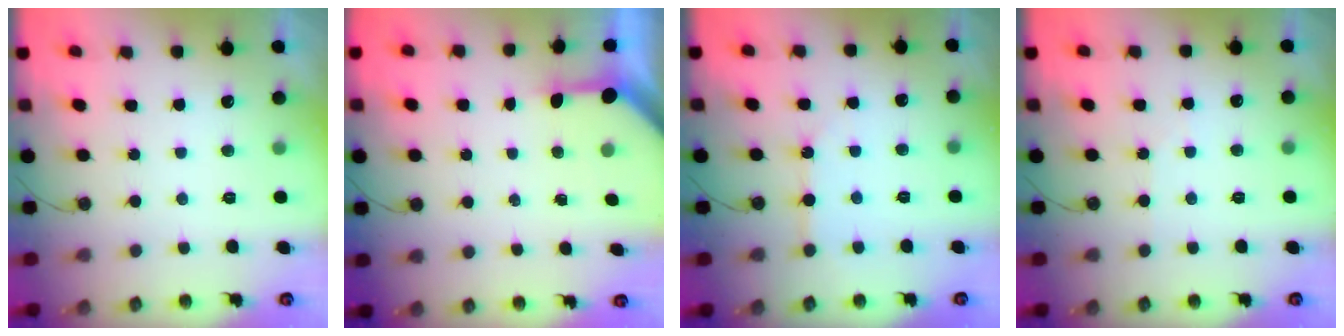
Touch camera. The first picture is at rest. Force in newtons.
{"total": 3.2, "press": 3.2, "slide": 0.4}
{"total": 4.9, "press": 4.9, "slide": 0.4}
{"total": 1.9, "press": 1.9, "slide": 0.4}